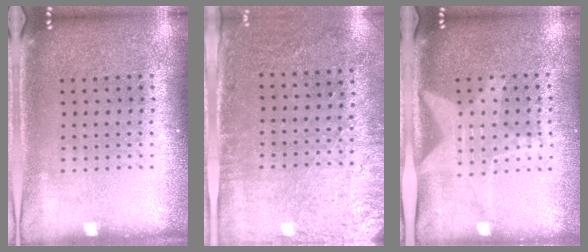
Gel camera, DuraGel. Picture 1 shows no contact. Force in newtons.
{"total": 2.8, "press": 2.3, "slide": 1.6}
{"total": 1.8, "press": 1.5, "slide": 1.1}